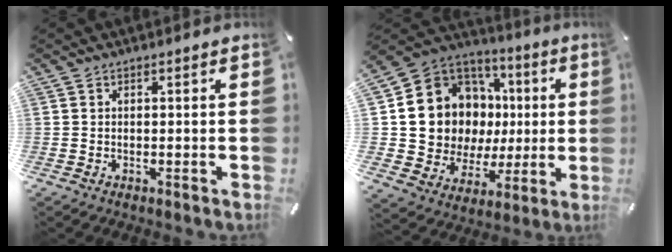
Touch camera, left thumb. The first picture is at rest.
{"total": 13.7, "force": [2.0, 12.7, 4.6], "torque": [-0.085, -0.036, 0.062]}